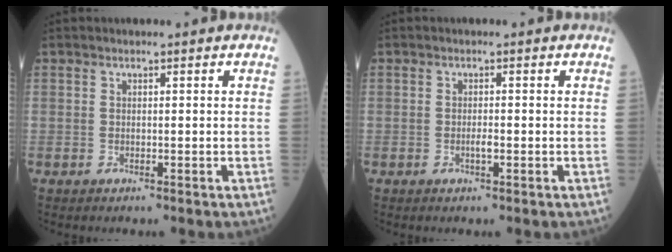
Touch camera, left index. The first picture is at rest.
{"total": 1.0, "force": [-0.3, 0.1, 1.0], "torque": [-0.022, 0.000, -0.004]}